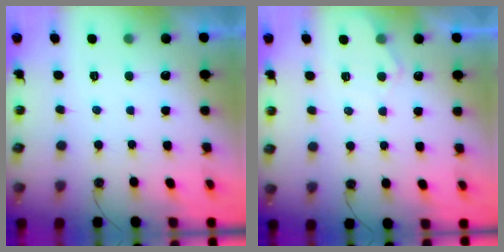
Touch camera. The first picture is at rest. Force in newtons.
{"total": 6.5, "press": 6.4, "slide": 0.7}